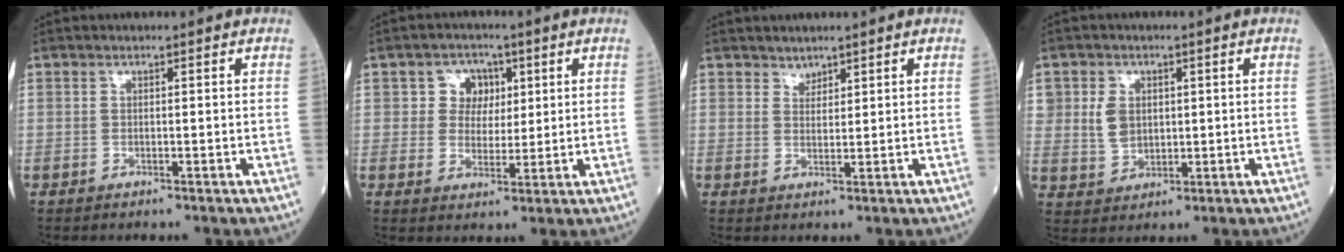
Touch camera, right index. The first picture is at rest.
{"total": 4.7, "force": [1.5, 4.2, 1.6], "torque": [-0.020, 0.013, 0.026]}
{"total": 1.6, "force": [1.4, 0.7, 0.1], "torque": [0.002, -0.003, 0.024]}
{"total": 4.7, "force": [1.1, 3.8, 2.6], "torque": [-0.050, 0.006, 0.030]}